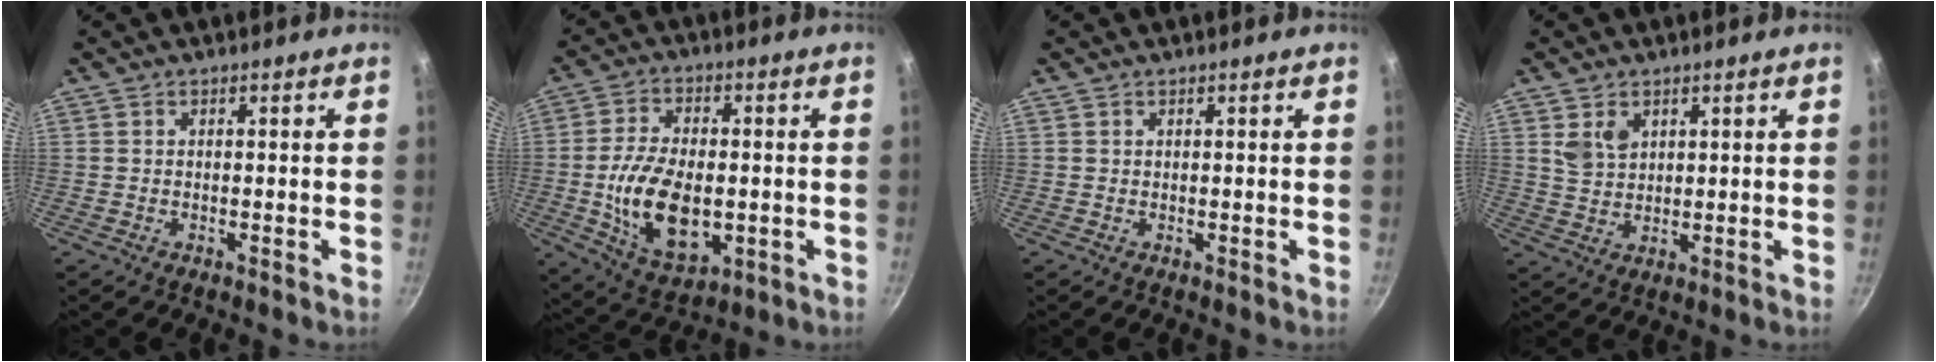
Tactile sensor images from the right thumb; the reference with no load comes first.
{"total": 15.5, "force": [-1.9, 9.1, 12.3], "torque": [-0.210, 0.001, -0.022]}
{"total": 0.0}
{"total": 4.6, "force": [1.9, 3.2, 2.7], "torque": [-0.039, -0.010, 0.042]}